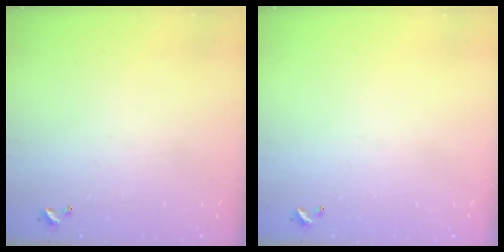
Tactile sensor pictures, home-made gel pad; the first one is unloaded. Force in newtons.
{"total": 0.0}